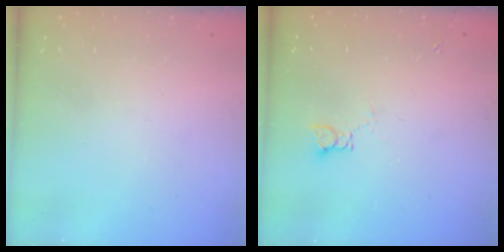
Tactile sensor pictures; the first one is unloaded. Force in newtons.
{"total": 2.2, "press": 2.2, "slide": 0.3}